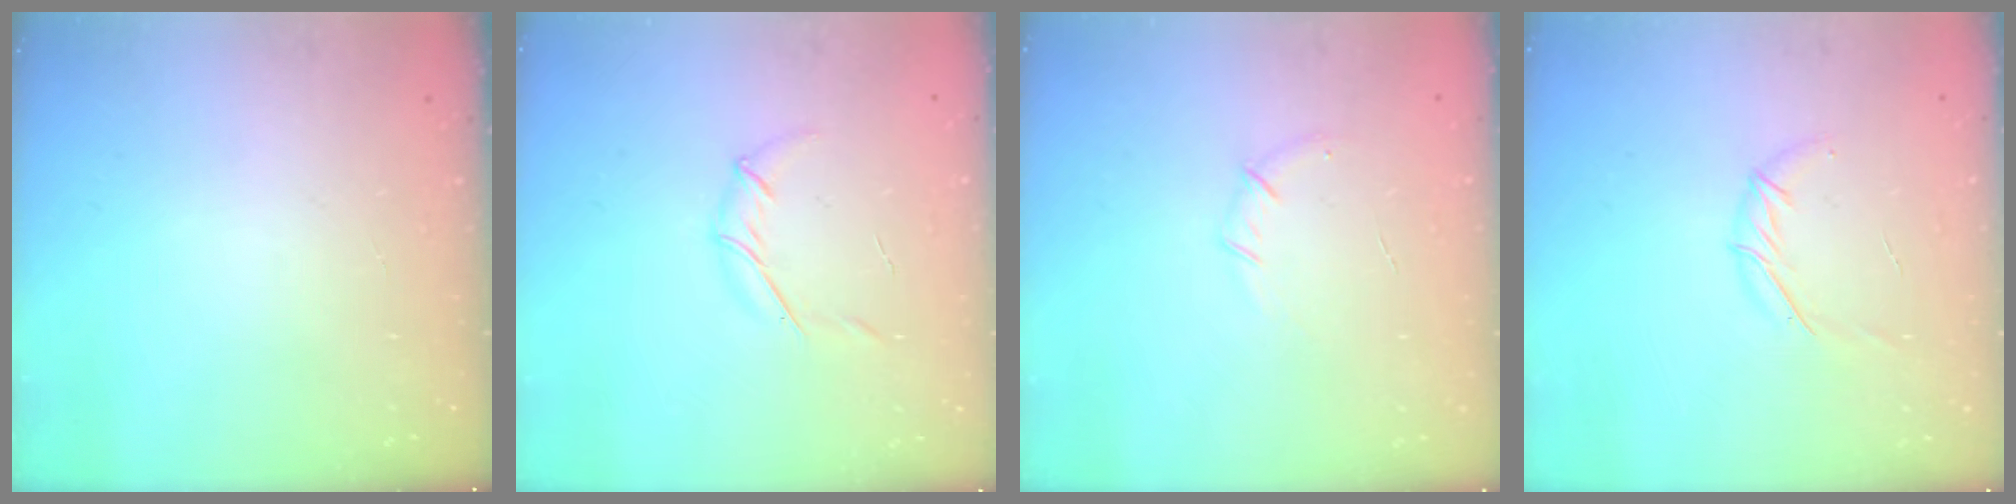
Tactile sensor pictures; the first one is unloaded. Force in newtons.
{"total": 5.5, "press": 5.3, "slide": 1.4}
{"total": 4.8, "press": 4.6, "slide": 1.3}
{"total": 5.7, "press": 5.5, "slide": 1.4}